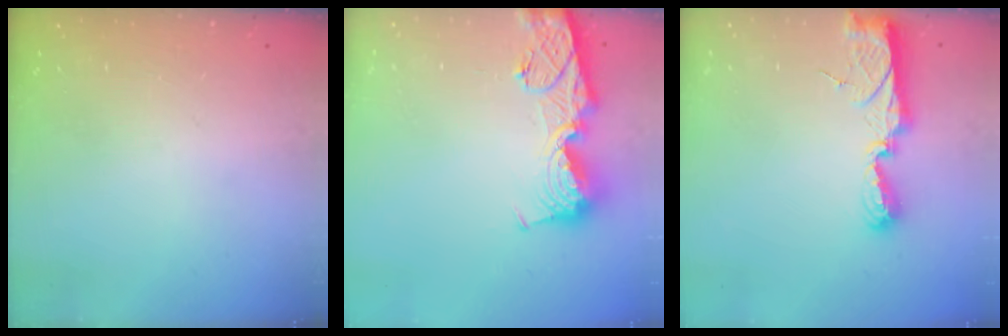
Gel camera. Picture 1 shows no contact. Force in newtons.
{"total": 13.6, "press": 13.5, "slide": 1.5}
{"total": 9.8, "press": 9.7, "slide": 0.9}